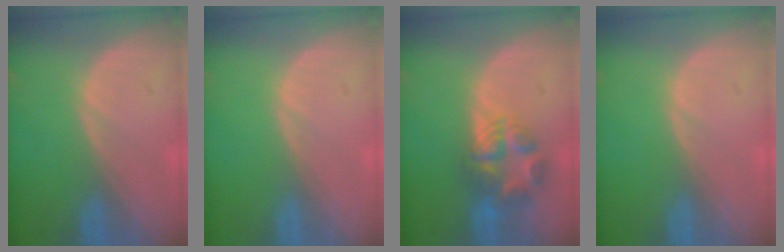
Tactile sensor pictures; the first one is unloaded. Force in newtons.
{"total": 0.0}
{"total": 6.4, "press": 6.3, "slide": 1.4}
{"total": 0.0}